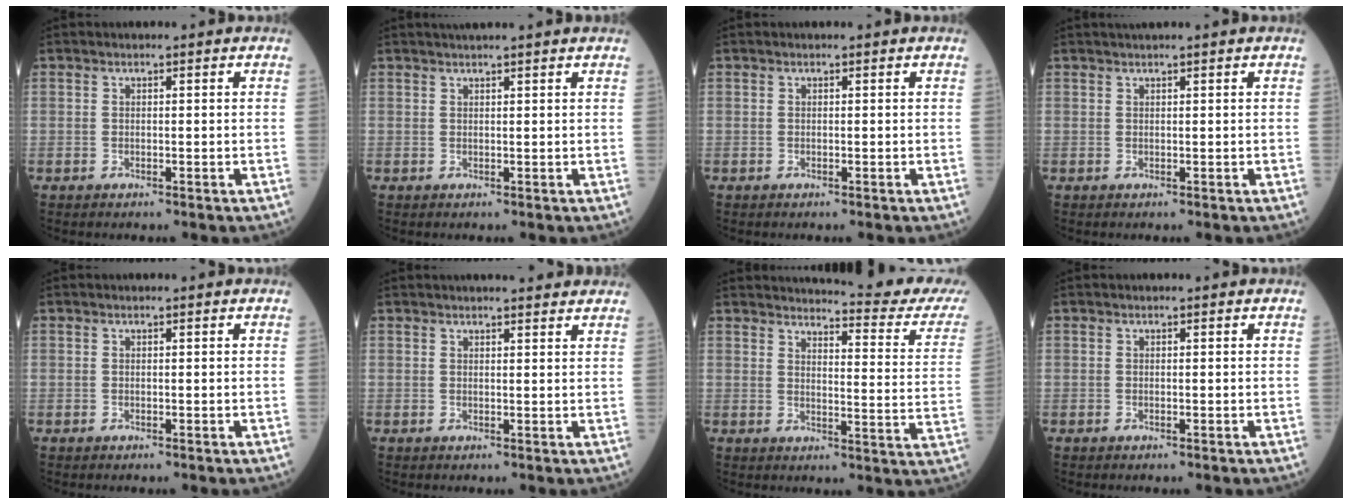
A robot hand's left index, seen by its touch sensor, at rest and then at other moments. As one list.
[{"total": 4.4, "force": [3.9, -0.5, 2.0], "torque": [-0.022, 0.027, 0.052]}, {"total": 0.0}, {"total": 1.5, "force": [1.3, -0.4, 0.7], "torque": [-0.011, 0.011, 0.030]}, {"total": 0.0}, {"total": 5.7, "force": [5.2, 0.8, 2.2], "torque": [-0.026, 0.015, 0.056]}, {"total": 17.6, "force": [16.9, -0.3, 4.9], "torque": [-0.061, -0.113, 0.178]}, {"total": 0.0}]